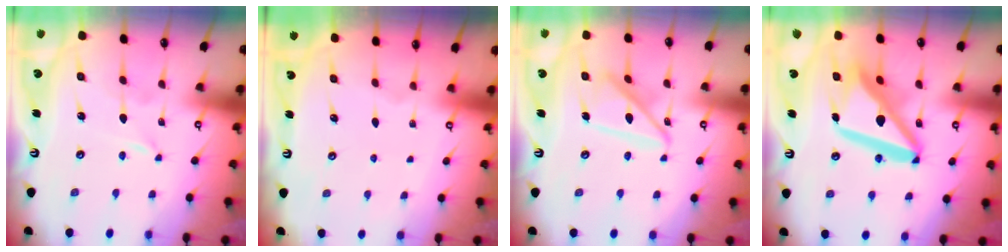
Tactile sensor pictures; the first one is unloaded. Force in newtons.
{"total": 0.0}
{"total": 13.0, "press": 12.9, "slide": 1.2}
{"total": 15.8, "press": 15.7, "slide": 1.7}